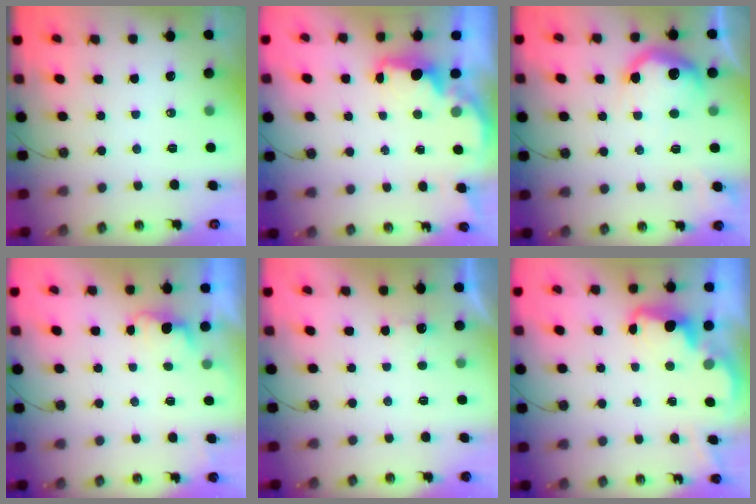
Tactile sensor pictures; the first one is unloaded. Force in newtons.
{"total": 2.3, "press": 2.1, "slide": 0.8}
{"total": 14.8, "press": 14.8, "slide": 1.1}
{"total": 1.3, "press": 1.1, "slide": 0.8}
{"total": 1.0, "press": 0.7, "slide": 0.6}
{"total": 2.5, "press": 2.4, "slide": 0.5}